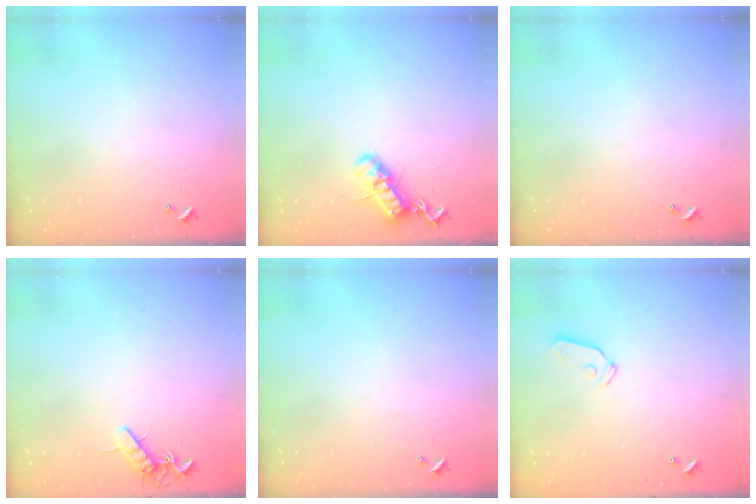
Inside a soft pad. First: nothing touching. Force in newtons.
{"total": 14.3, "press": 14.3, "slide": 1.0}
{"total": 0.0}
{"total": 8.3, "press": 8.2, "slide": 1.0}
{"total": 0.0}
{"total": 6.6, "press": 6.6, "slide": 0.4}